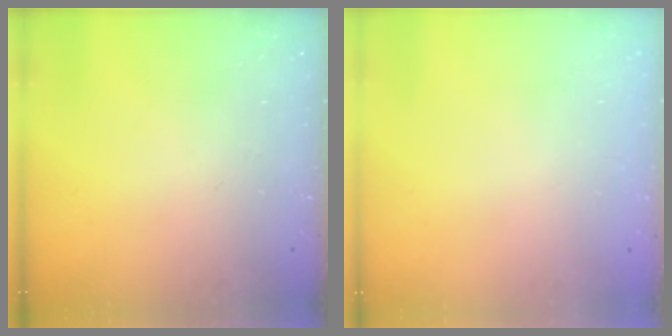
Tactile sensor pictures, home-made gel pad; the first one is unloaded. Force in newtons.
{"total": 2.1, "press": 2.1, "slide": 0.1}